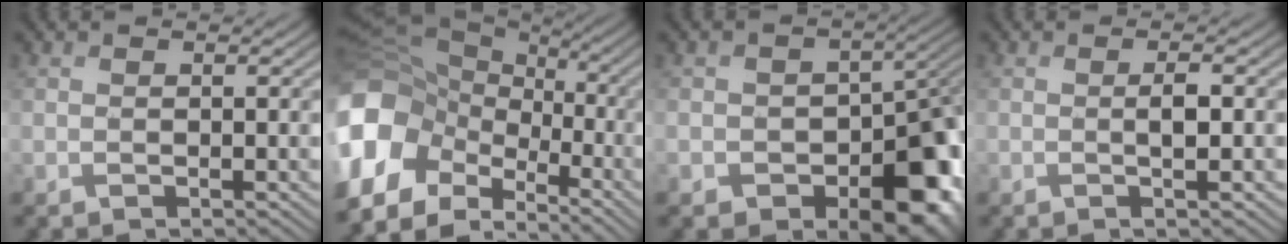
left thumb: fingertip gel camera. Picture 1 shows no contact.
{"total": 16.0, "force": [-6.1, 11.8, 8.9], "torque": [-0.264, -0.009, -0.125]}
{"total": 12.6, "force": [-5.1, 9.0, 7.2], "torque": [-0.075, -0.021, -0.078]}
{"total": 2.0, "force": [-0.1, 0.1, 2.0], "torque": [-0.041, 0.002, -0.005]}